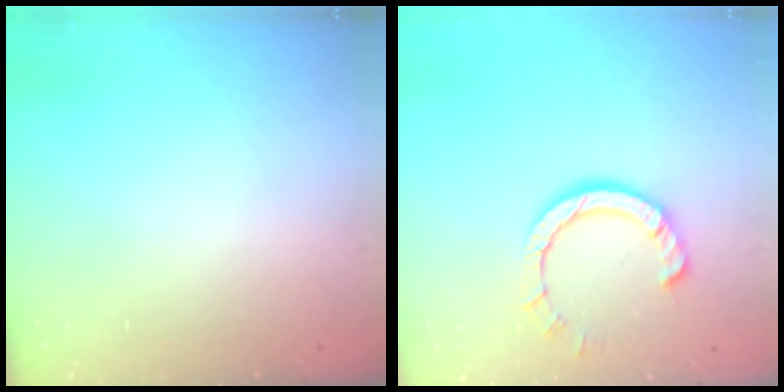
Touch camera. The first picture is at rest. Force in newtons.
{"total": 7.5, "press": 7.4, "slide": 0.9}